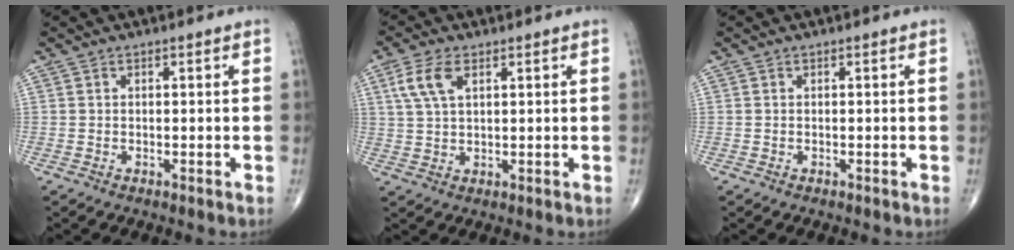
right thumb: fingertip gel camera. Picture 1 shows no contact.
{"total": 6.1, "force": [2.5, 3.0, 4.7], "torque": [-0.106, 0.003, 0.054]}
{"total": 0.0}